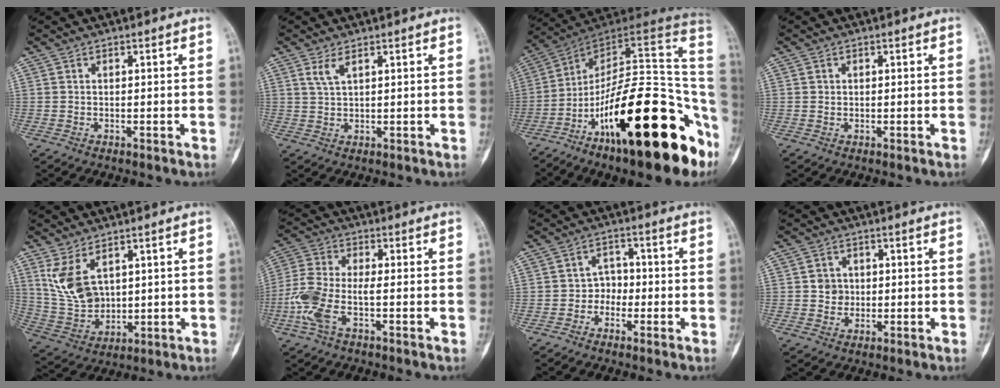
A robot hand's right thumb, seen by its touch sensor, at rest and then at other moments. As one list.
[{"total": 2.6, "force": [1.5, 0.8, 2.0], "torque": [-0.046, -0.003, 0.037]}, {"total": 30.0, "force": [-11.1, 10.1, 25.9], "torque": [-0.314, 0.065, -0.175]}, {"total": 0.7, "force": [0.2, 0.6, 0.1], "torque": [0.007, 0.004, 0.004]}, {"total": 9.7, "force": [4.0, 5.8, 6.6], "torque": [-0.119, -0.015, 0.098]}, {"total": 8.9, "force": [-2.8, 3.0, 7.9], "torque": [-0.198, 0.017, -0.062]}, {"total": 3.7, "force": [-1.5, 3.1, 1.3], "torque": [0.010, 0.018, -0.040]}, {"total": 3.5, "force": [0.2, 3.3, 1.1], "torque": [0.008, 0.008, 0.003]}]